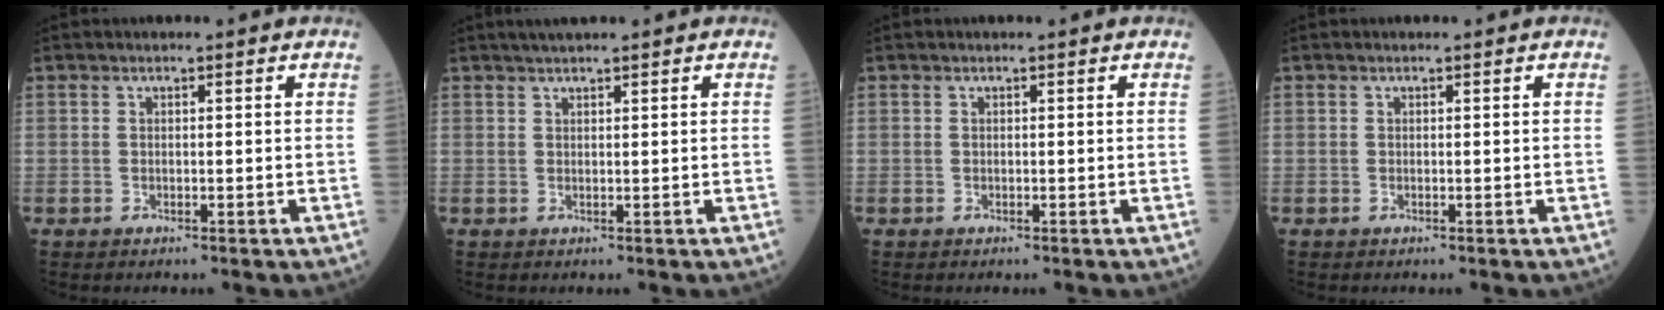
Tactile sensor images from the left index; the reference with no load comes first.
{"total": 3.0, "force": [2.5, -0.1, 1.7], "torque": [-0.023, 0.023, 0.042]}
{"total": 0.0}
{"total": 0.0}